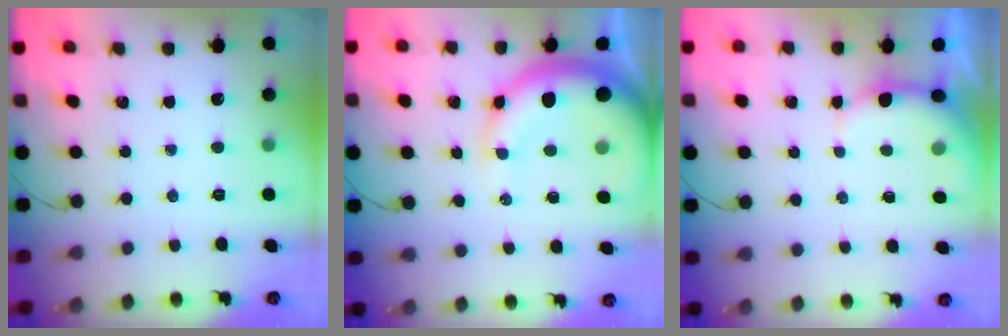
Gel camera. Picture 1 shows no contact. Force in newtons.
{"total": 13.5, "press": 13.2, "slide": 2.6}
{"total": 3.4, "press": 3.2, "slide": 0.9}